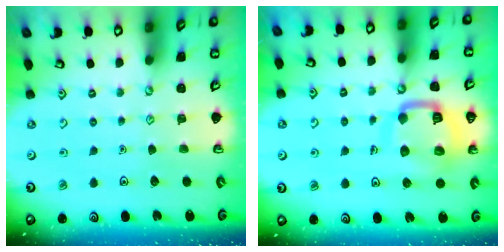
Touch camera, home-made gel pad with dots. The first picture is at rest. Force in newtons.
{"total": 13.7, "press": 13.7, "slide": 1.4}